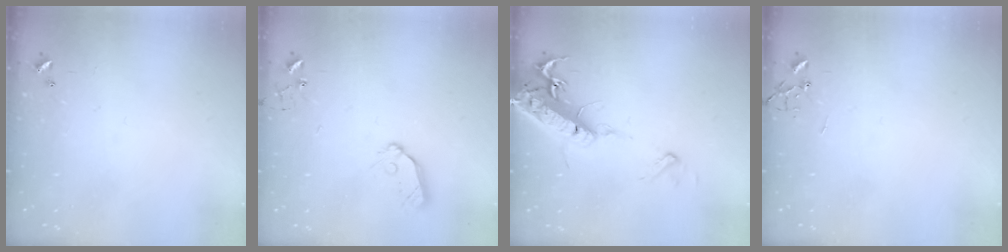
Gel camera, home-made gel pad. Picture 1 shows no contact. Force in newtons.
{"total": 8.4, "press": 8.4, "slide": 0.7}
{"total": 18.9, "press": 18.5, "slide": 3.9}
{"total": 0.0}